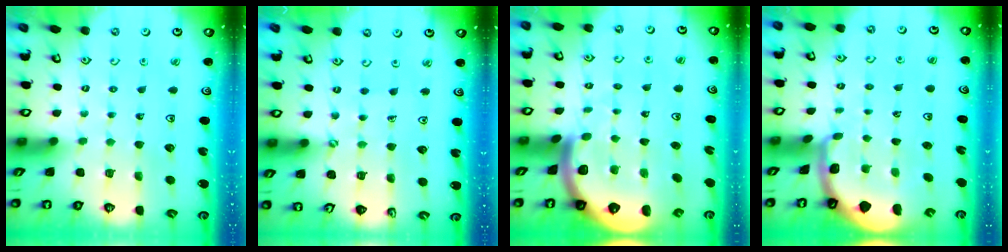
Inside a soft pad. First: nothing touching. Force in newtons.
{"total": 0.5, "press": 0.5, "slide": 0.1}
{"total": 6.5, "press": 6.4, "slide": 1.0}
{"total": 2.4, "press": 2.4, "slide": 0.4}